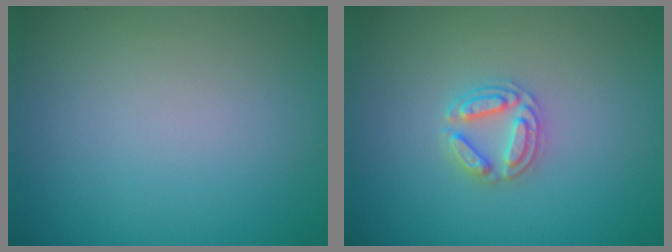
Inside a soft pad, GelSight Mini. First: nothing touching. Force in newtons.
{"total": 2.8, "press": 2.7, "slide": 0.5}